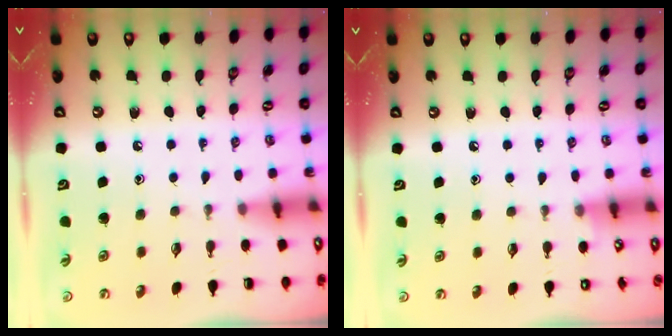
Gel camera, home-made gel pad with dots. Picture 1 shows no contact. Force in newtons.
{"total": 3.7, "press": 3.6, "slide": 0.4}